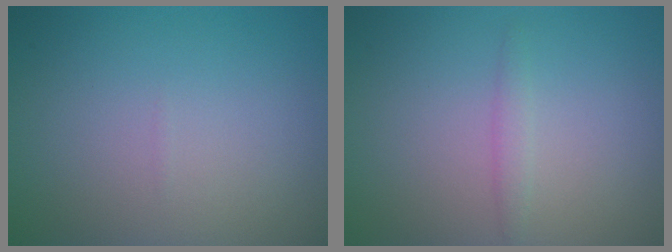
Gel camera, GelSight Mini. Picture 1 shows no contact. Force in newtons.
{"total": 1.0, "press": 1.0, "slide": 0.0}